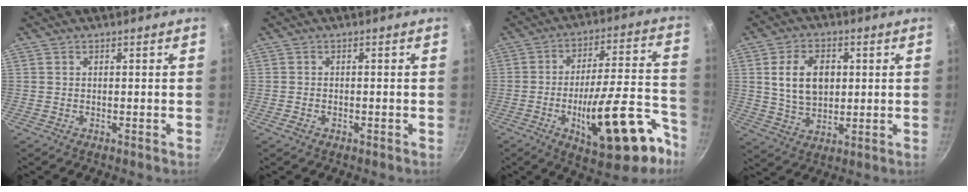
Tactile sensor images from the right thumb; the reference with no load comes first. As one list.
[{"total": 1.5, "force": [-0.7, 0.9, 0.9], "torque": [-0.021, 0.003, -0.015]}, {"total": 22.5, "force": [-9.9, 8.3, 18.4], "torque": [-0.236, 0.057, -0.136]}, {"total": 11.0, "force": [2.0, 7.5, 7.7], "torque": [-0.113, -0.005, 0.038]}]